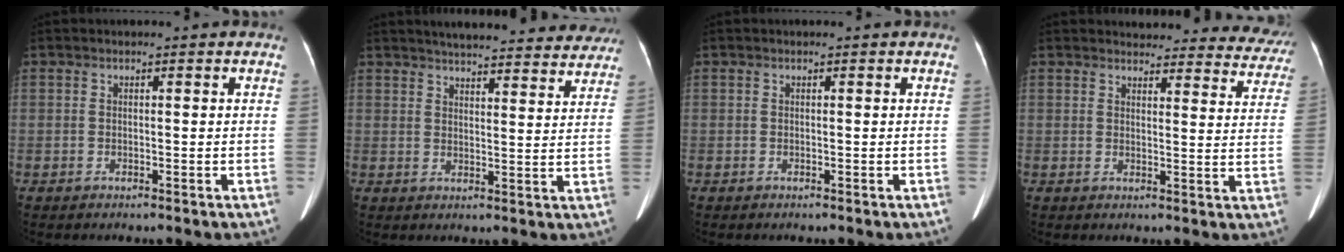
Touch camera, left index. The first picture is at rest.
{"total": 22.8, "force": [20.8, 4.6, 8.1], "torque": [-0.109, -0.005, 0.250]}
{"total": 0.0}
{"total": 20.6, "force": [19.6, 5.3, 3.3], "torque": [-0.010, -0.048, 0.202]}